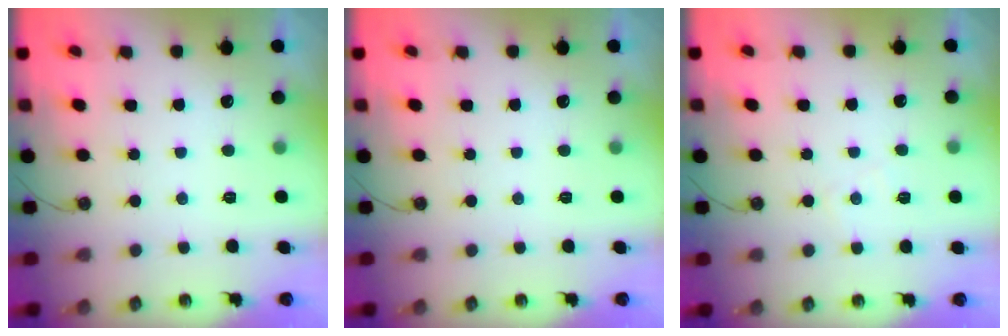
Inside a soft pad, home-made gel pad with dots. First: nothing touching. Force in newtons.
{"total": 0.0}
{"total": 4.2, "press": 4.2, "slide": 0.7}